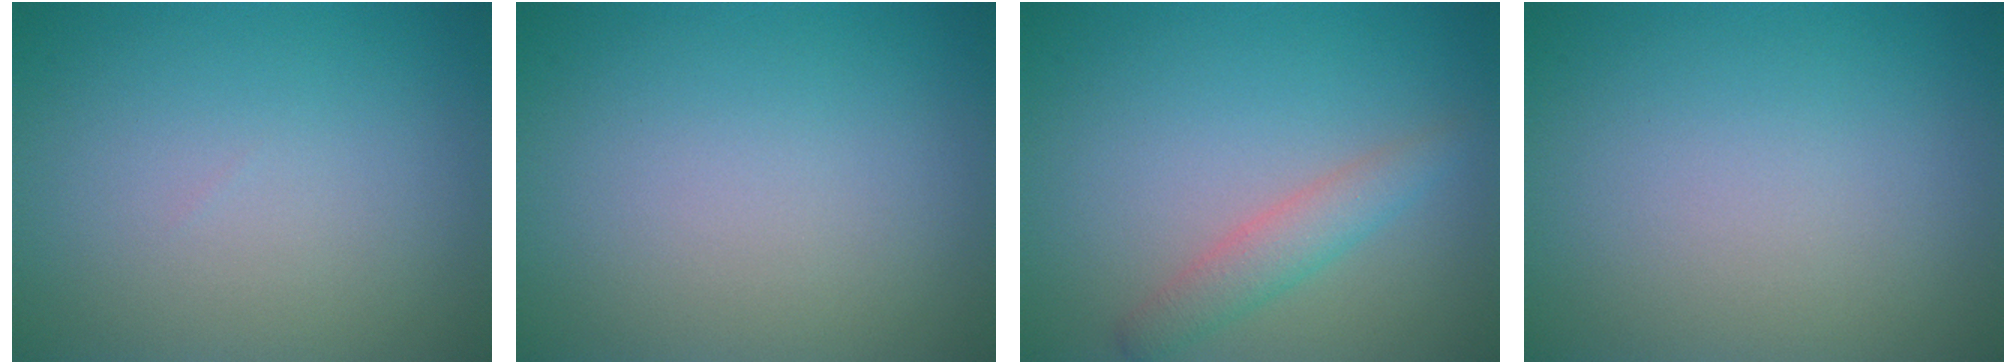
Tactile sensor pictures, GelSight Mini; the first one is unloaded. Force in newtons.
{"total": 0.0}
{"total": 2.4, "press": 2.4, "slide": 0.2}
{"total": 0.0}